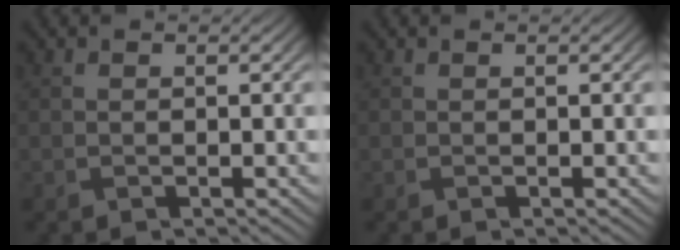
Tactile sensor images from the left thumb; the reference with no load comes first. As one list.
[{"total": 0.0}]